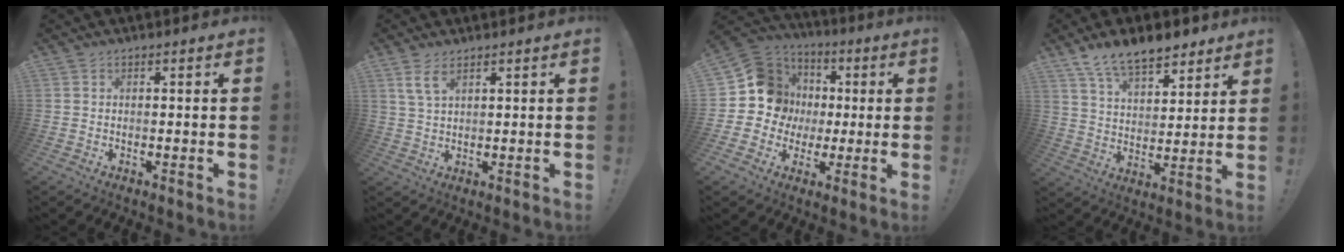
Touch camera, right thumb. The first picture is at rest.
{"total": 4.8, "force": [2.9, 1.7, 3.4], "torque": [-0.053, -0.012, 0.053]}
{"total": 15.1, "force": [2.1, 14.0, 5.3], "torque": [-0.081, -0.002, 0.067]}
{"total": 12.0, "force": [9.3, 5.4, 5.4], "torque": [-0.097, -0.053, 0.173]}